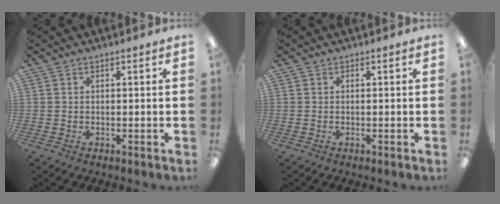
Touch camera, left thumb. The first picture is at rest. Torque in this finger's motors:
{"motor_torque": [0.00, 0.00, 0.13, -0.13, 0.00]}